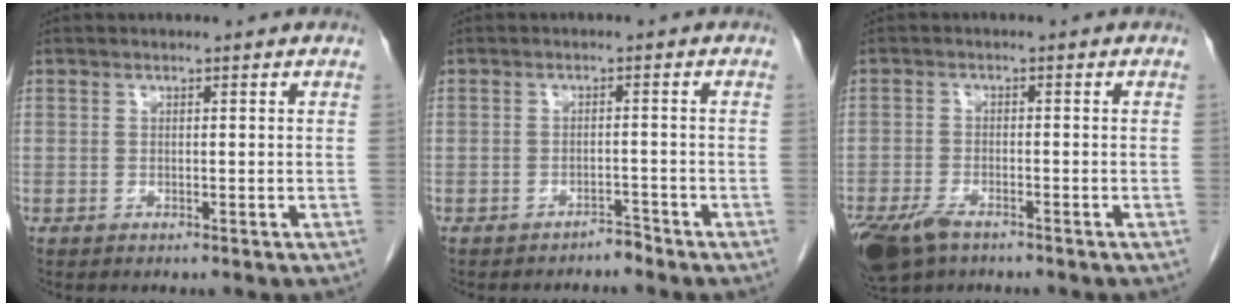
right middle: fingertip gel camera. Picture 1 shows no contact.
{"total": 1.6, "force": [-1.6, 0.3, 0.1], "torque": [-0.001, -0.003, -0.021]}
{"total": 7.6, "force": [-5.2, 3.2, 4.5], "torque": [-0.093, -0.012, -0.093]}